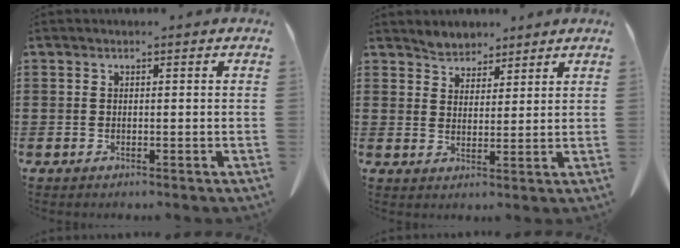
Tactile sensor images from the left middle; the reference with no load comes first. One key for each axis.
{"total": 3.3, "fx": 3.1, "fy": 1.1, "fz": -0.3, "tx": -0.008, "ty": -0.003, "tz": 0.063}